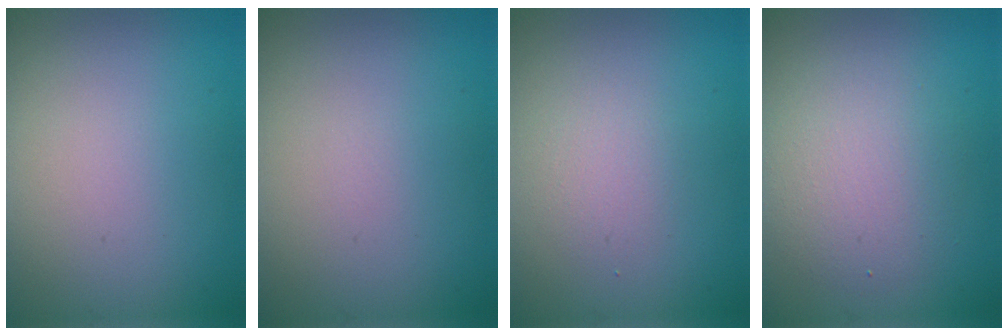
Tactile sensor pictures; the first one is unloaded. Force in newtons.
{"total": 0.0}
{"total": 1.6, "press": 1.6, "slide": 0.1}
{"total": 3.9, "press": 3.9, "slide": 0.2}